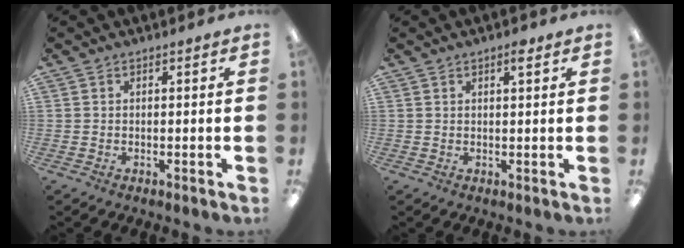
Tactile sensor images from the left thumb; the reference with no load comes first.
{"total": 2.5, "force": [1.6, 0.7, 1.7], "torque": [-0.022, -0.003, 0.024]}